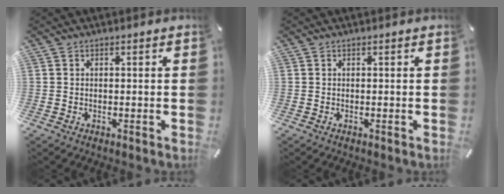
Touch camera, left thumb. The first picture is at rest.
{"total": 0.0}